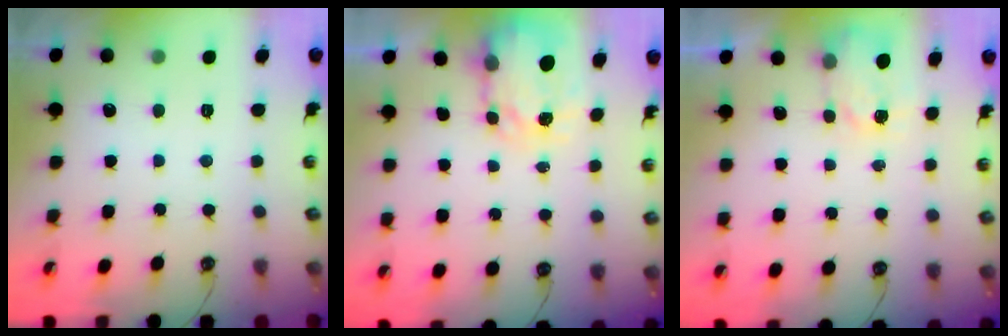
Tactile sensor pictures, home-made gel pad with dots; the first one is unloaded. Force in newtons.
{"total": 4.1, "press": 4.1, "slide": 0.4}
{"total": 2.7, "press": 2.7, "slide": 0.4}